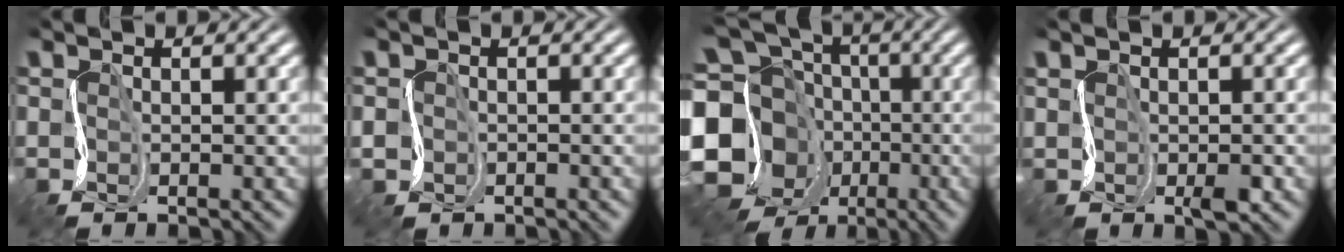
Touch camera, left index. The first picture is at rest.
{"total": 1.2, "force": [-0.5, 1.0, 0.5], "torque": [-0.012, -0.005, -0.010]}
{"total": 15.7, "force": [-5.1, 13.1, 7.2], "torque": [-0.170, 0.010, -0.114]}
{"total": 2.4, "force": [-0.5, 1.0, 2.1], "torque": [-0.041, -0.003, -0.005]}